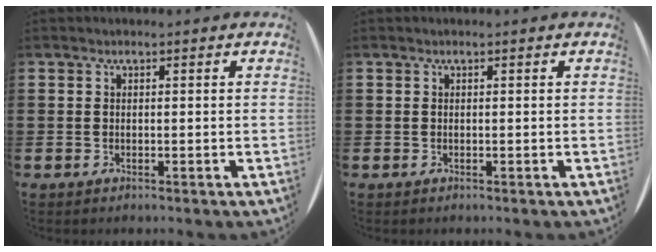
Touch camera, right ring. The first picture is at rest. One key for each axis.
{"total": 0.0}